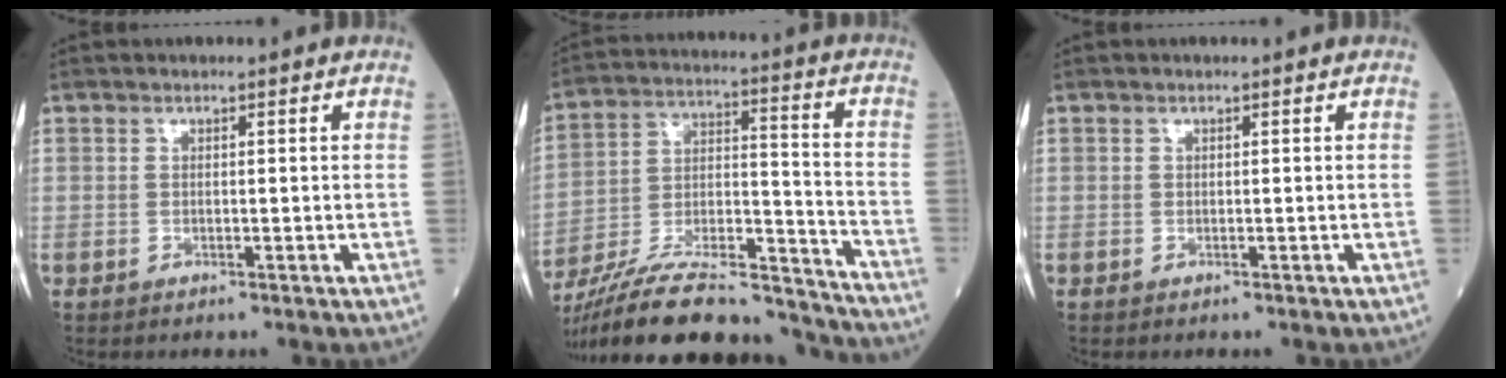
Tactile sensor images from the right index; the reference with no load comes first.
{"total": 25.2, "force": [-22.4, 4.2, 10.6], "torque": [-0.197, -0.004, -0.362]}
{"total": 0.0}